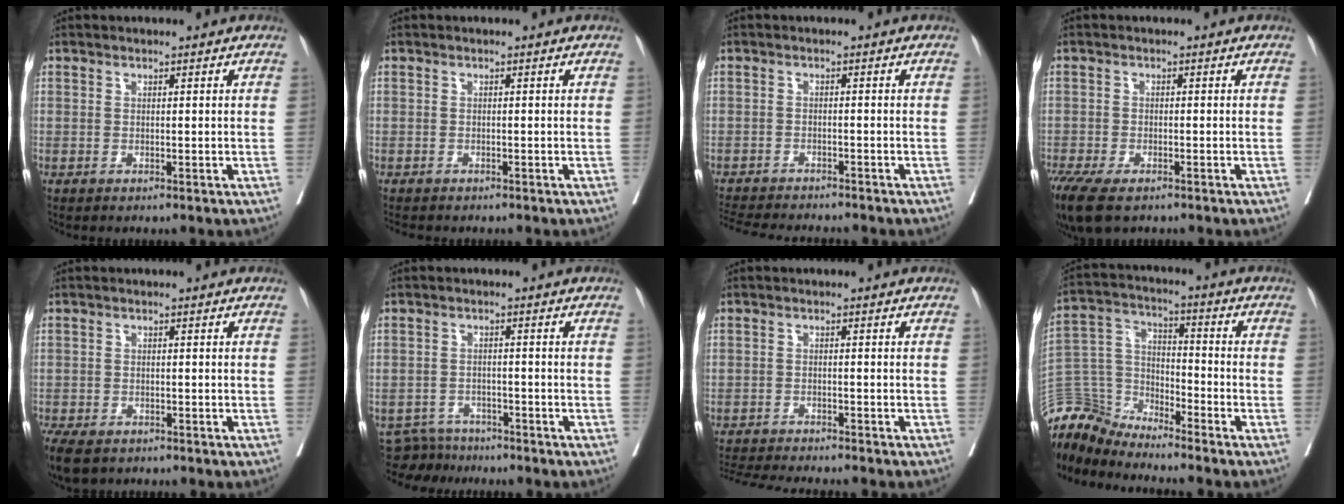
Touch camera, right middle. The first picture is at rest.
{"total": 3.2, "force": [-2.8, 1.0, 1.2], "torque": [-0.020, -0.007, -0.037]}
{"total": 11.4, "force": [-10.5, 1.7, 4.0], "torque": [-0.069, -0.010, -0.149]}
{"total": 9.2, "force": [-6.5, 3.5, 5.5], "torque": [-0.107, -0.019, -0.107]}
{"total": 9.0, "force": [-6.1, 5.0, 4.4], "torque": [-0.103, -0.017, -0.089]}
{"total": 4.6, "force": [-4.4, 1.3, -0.9], "torque": [0.017, 0.001, -0.074]}
{"total": 11.1, "force": [-10.3, 0.6, 4.1], "torque": [-0.057, -0.012, -0.150]}
{"total": 9.7, "force": [-9.5, 1.4, -1.0], "torque": [0.017, 0.042, -0.193]}